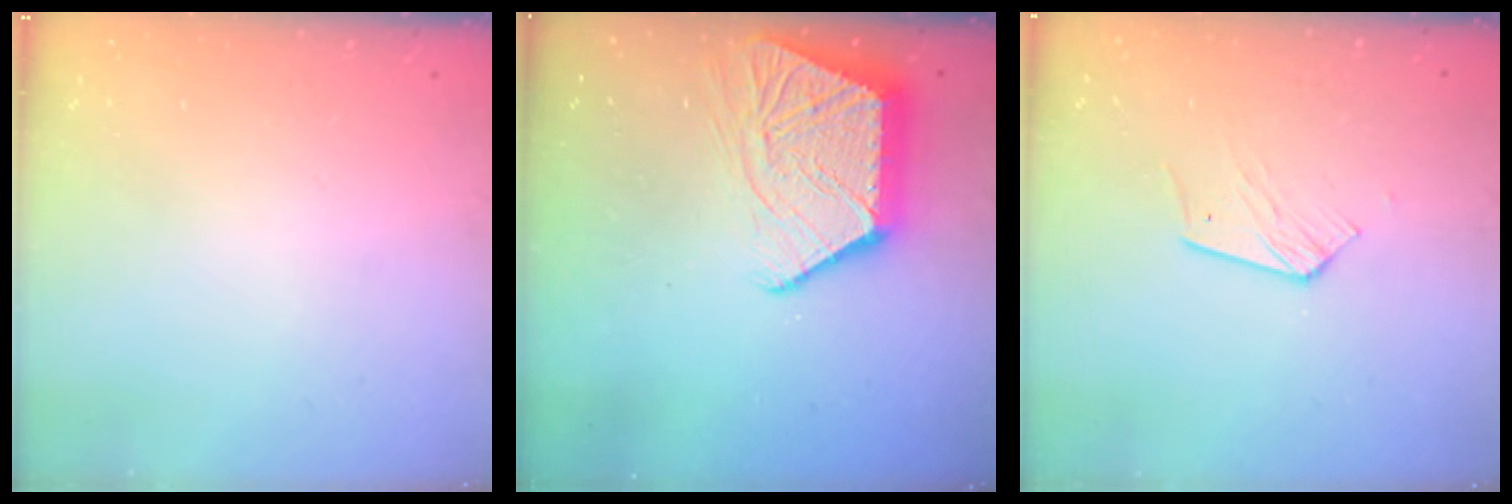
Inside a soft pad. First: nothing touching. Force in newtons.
{"total": 14.8, "press": 14.7, "slide": 1.0}
{"total": 5.4, "press": 5.4, "slide": 0.5}